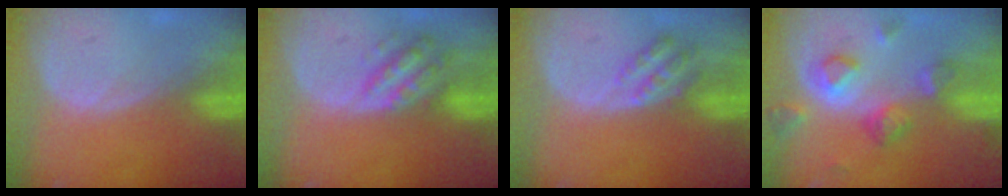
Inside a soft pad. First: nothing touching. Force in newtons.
{"total": 6.3, "press": 5.7, "slide": 2.7}
{"total": 4.6, "press": 3.9, "slide": 2.5}
{"total": 8.0, "press": 7.2, "slide": 3.5}